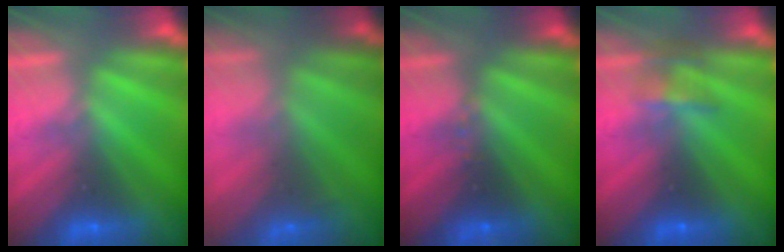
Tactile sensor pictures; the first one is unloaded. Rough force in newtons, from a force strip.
{"total": 5.7}
{"total": 2.5}
{"total": 3.2}